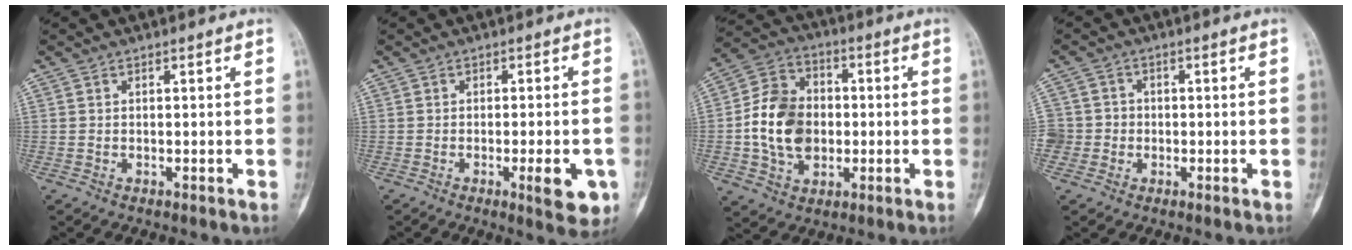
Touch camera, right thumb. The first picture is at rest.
{"total": 7.1, "force": [-2.4, 2.0, 6.3], "torque": [-0.073, -0.002, -0.027]}
{"total": 13.6, "force": [-1.1, 10.4, 8.7], "torque": [-0.137, 0.021, -0.022]}
{"total": 4.7, "force": [-1.0, 4.6, 0.3], "torque": [0.018, 0.014, -0.023]}